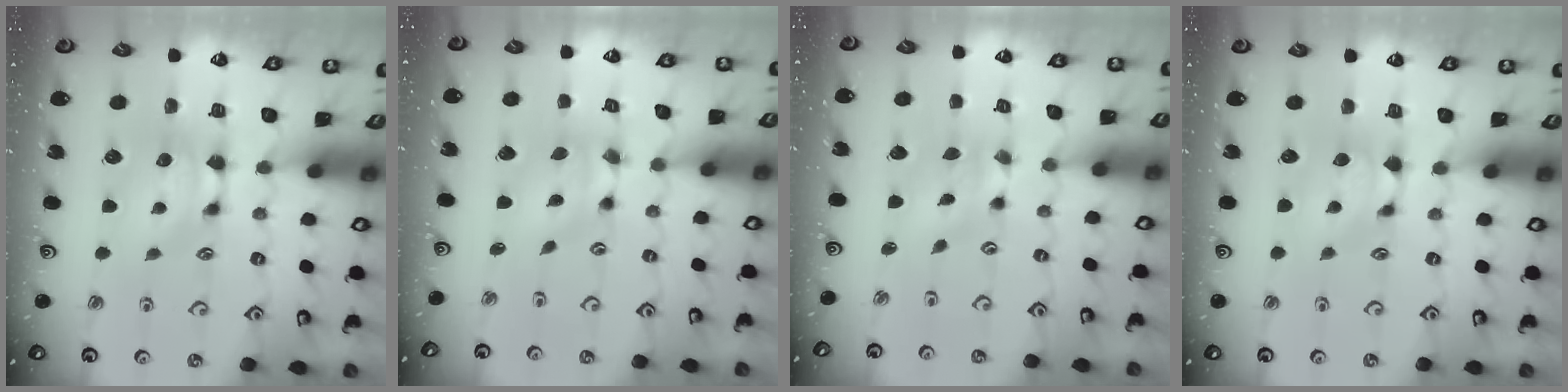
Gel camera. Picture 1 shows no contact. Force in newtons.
{"total": 4.1, "press": 3.7, "slide": 1.7}
{"total": 1.5, "press": 1.0, "slide": 1.1}
{"total": 0.9, "press": 0.7, "slide": 0.6}